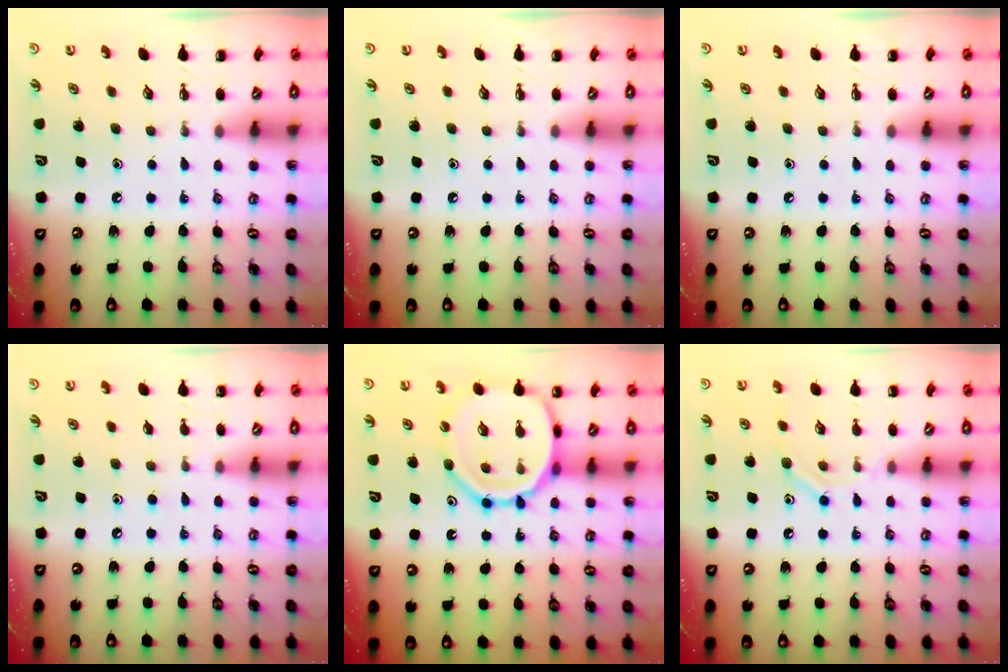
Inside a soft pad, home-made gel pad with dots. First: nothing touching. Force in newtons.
{"total": 0.0}
{"total": 0.0}
{"total": 5.7, "press": 5.3, "slide": 2.1}
{"total": 14.7, "press": 14.6, "slide": 1.4}
{"total": 9.3, "press": 9.2, "slide": 1.4}